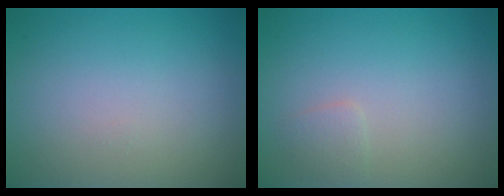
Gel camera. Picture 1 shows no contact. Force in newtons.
{"total": 1.0, "press": 1.0, "slide": 0.0}